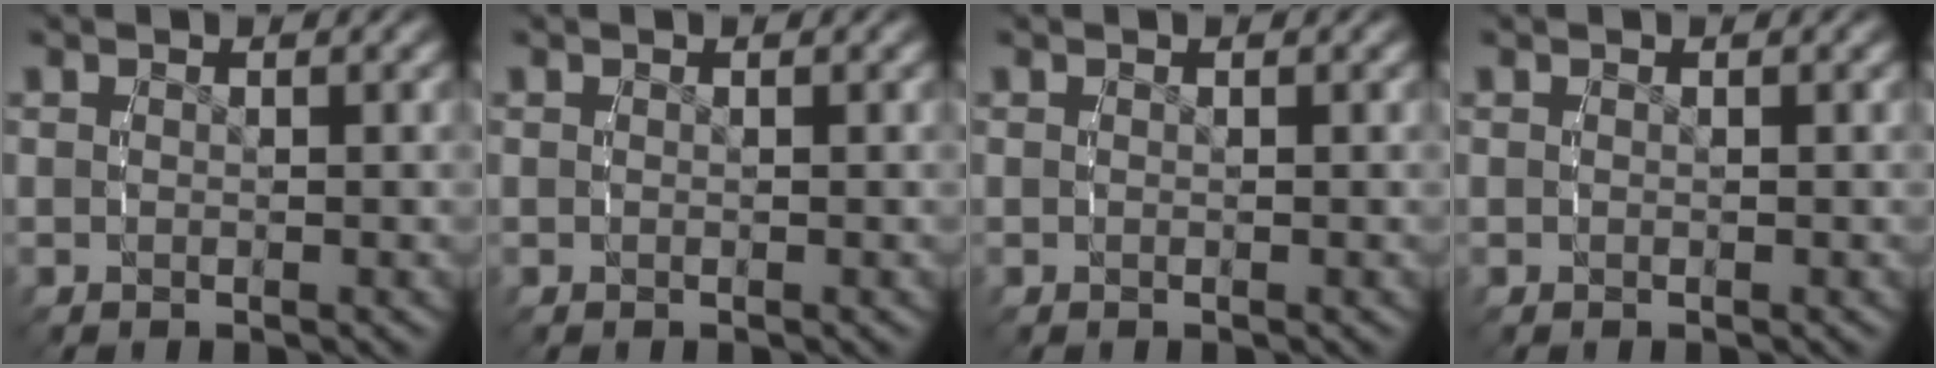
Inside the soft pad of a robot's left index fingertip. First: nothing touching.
{"total": 0.0}
{"total": 0.0}
{"total": 0.0}